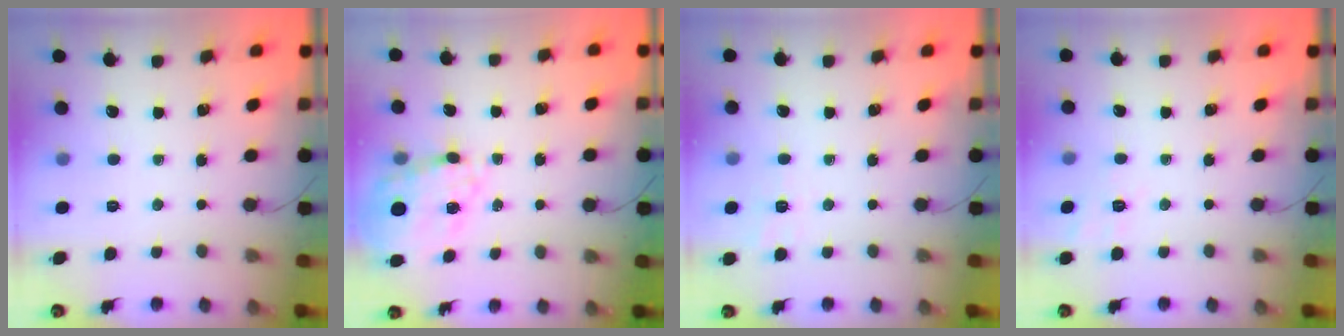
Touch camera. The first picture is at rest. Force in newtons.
{"total": 15.6, "press": 15.2, "slide": 3.7}
{"total": 1.9, "press": 0.5, "slide": 1.9}
{"total": 2.4, "press": 1.2, "slide": 2.1}